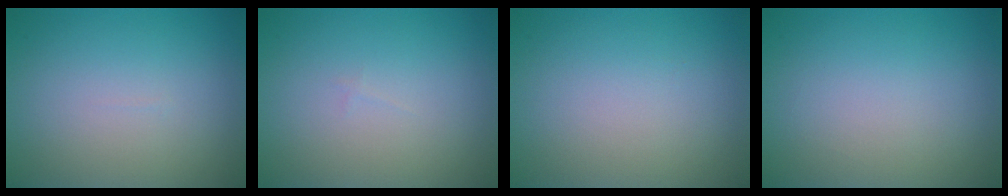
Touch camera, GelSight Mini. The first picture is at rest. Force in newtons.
{"total": 0.0}
{"total": 0.0}
{"total": 0.0}